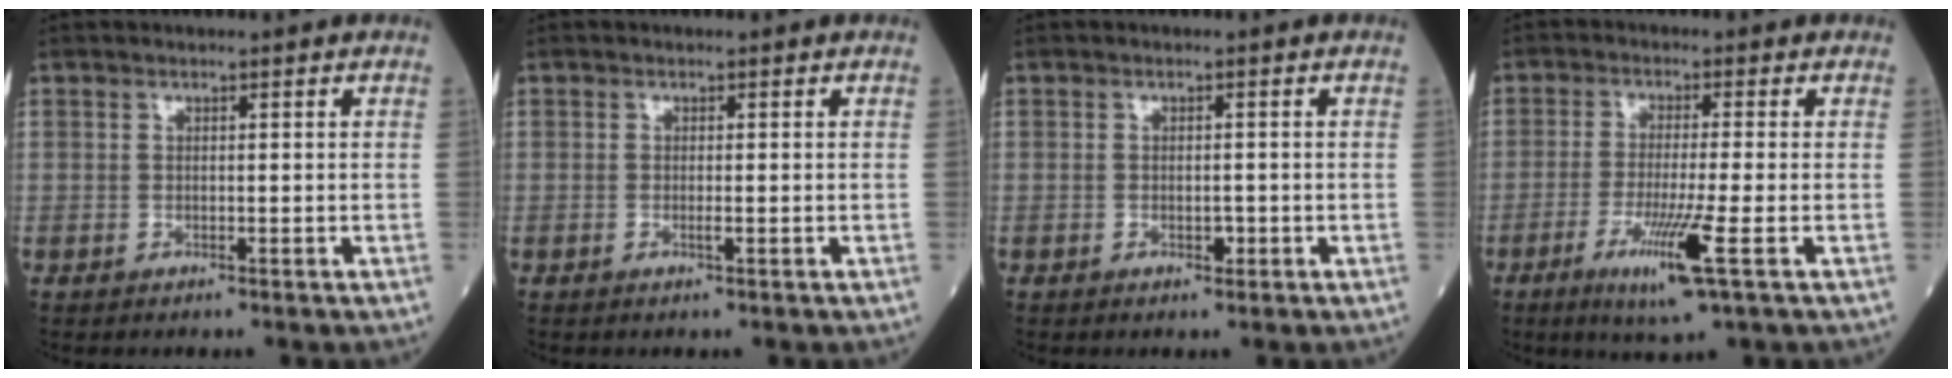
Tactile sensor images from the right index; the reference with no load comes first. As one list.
[{"total": 0.9, "force": [-0.3, 0.1, 0.8], "torque": [-0.017, -0.002, -0.003]}, {"total": 1.6, "force": [-0.6, 0.7, 1.3], "torque": [-0.019, 0.000, -0.006]}, {"total": 8.0, "force": [-3.3, -0.5, 7.2], "torque": [-0.134, -0.025, -0.059]}]